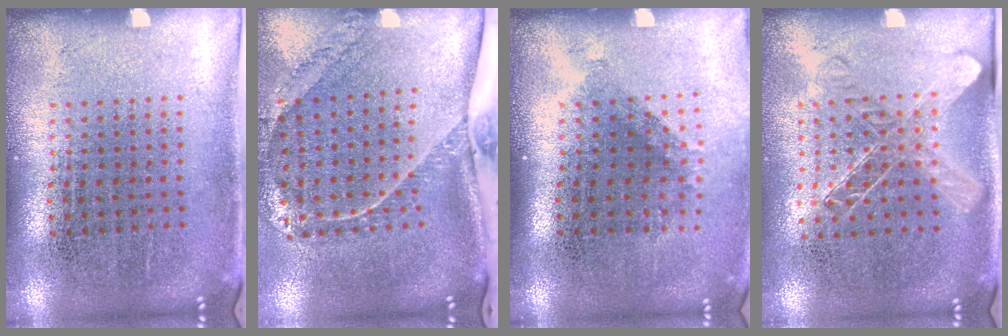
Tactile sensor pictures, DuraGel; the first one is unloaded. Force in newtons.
{"total": 2.5, "press": 1.7, "slide": 1.8}
{"total": 1.3, "press": 0.9, "slide": 0.9}
{"total": 1.4, "press": 1.3, "slide": 0.6}